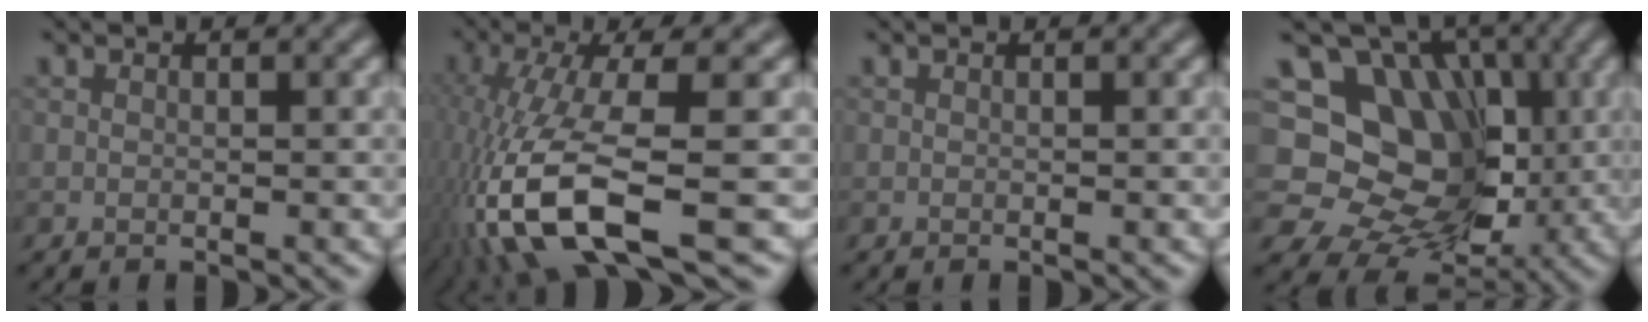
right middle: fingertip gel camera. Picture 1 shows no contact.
{"total": 11.3, "force": [-4.2, 3.5, 9.9], "torque": [-0.223, -0.015, -0.076]}
{"total": 0.0}
{"total": 14.9, "force": [1.3, 12.6, 7.8], "torque": [-0.120, 0.022, 0.003]}